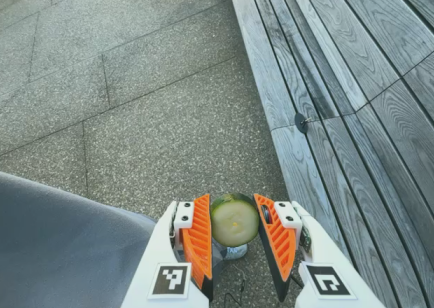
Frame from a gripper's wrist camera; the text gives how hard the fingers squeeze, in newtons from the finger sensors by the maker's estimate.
{"total": 10.5, "left": 10.5, "right": 10.5}